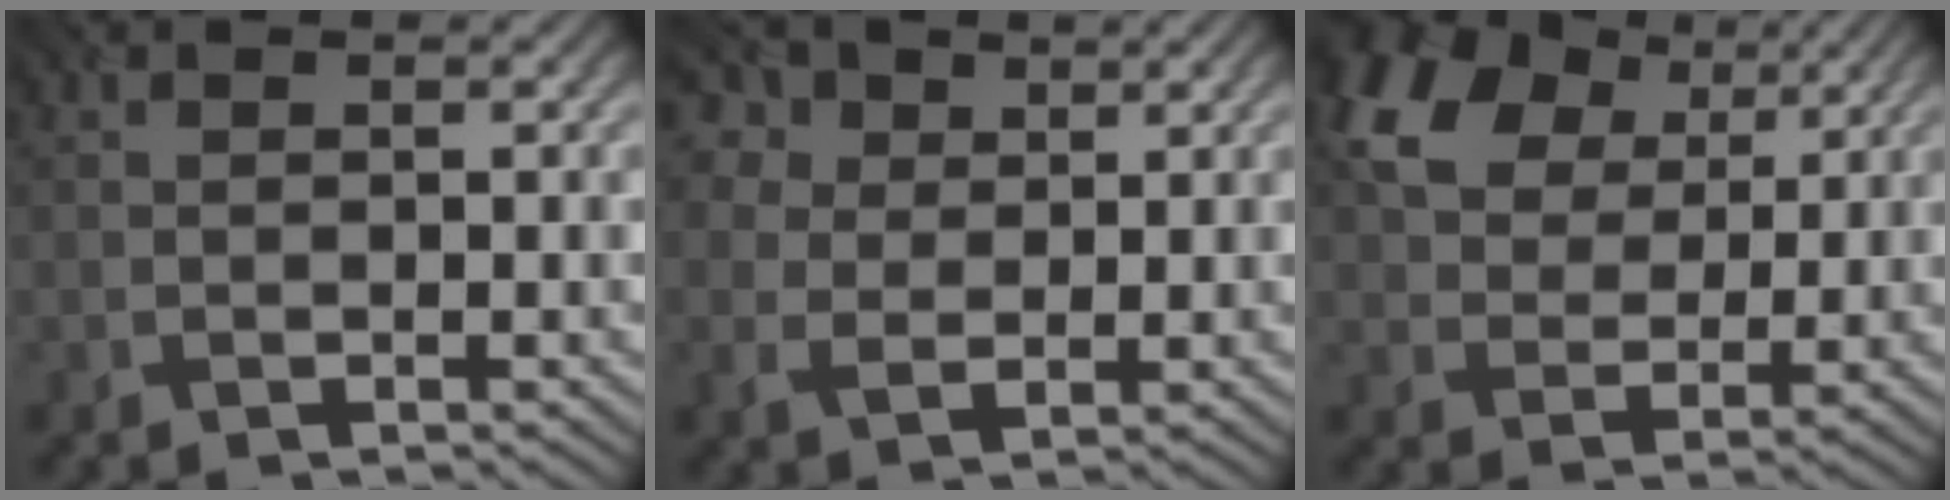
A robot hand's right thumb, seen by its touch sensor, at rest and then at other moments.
{"total": 6.7, "force": [3.3, 4.7, 3.4], "torque": [-0.125, 0.023, 0.057]}
{"total": 12.9, "force": [6.0, 8.5, 7.6], "torque": [-0.172, 0.021, 0.106]}